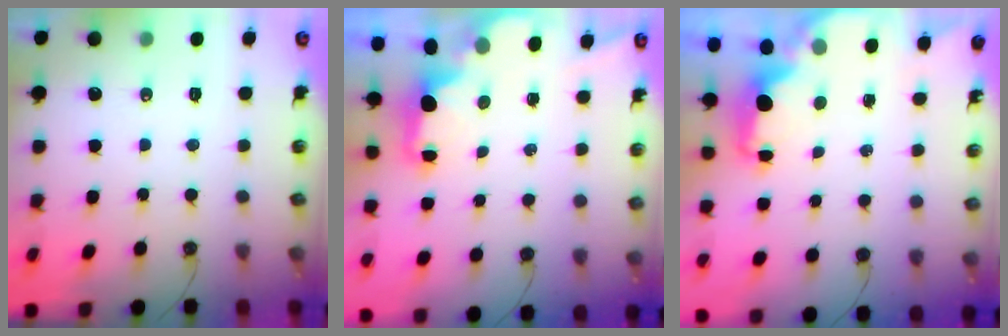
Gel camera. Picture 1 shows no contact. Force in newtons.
{"total": 1.9, "press": 1.7, "slide": 0.7}
{"total": 2.6, "press": 2.5, "slide": 0.6}